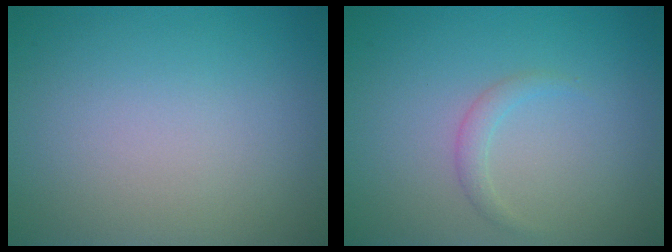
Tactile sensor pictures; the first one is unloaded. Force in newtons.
{"total": 1.1, "press": 1.1, "slide": 0.1}